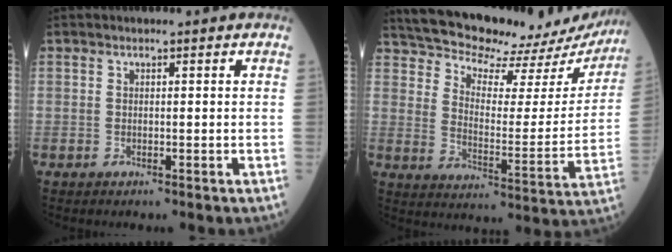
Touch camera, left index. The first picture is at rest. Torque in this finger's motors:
{"motor_torque": [0.76, -1.38, -0.37, 0.02]}